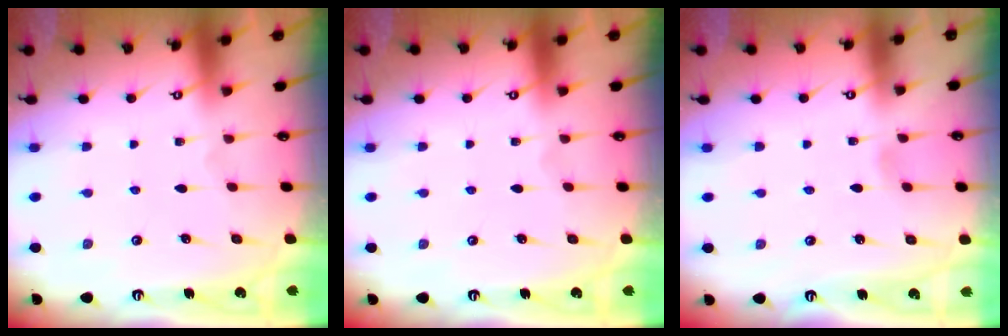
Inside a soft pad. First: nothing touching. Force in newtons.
{"total": 0.0}
{"total": 2.1, "press": 2.1, "slide": 0.2}